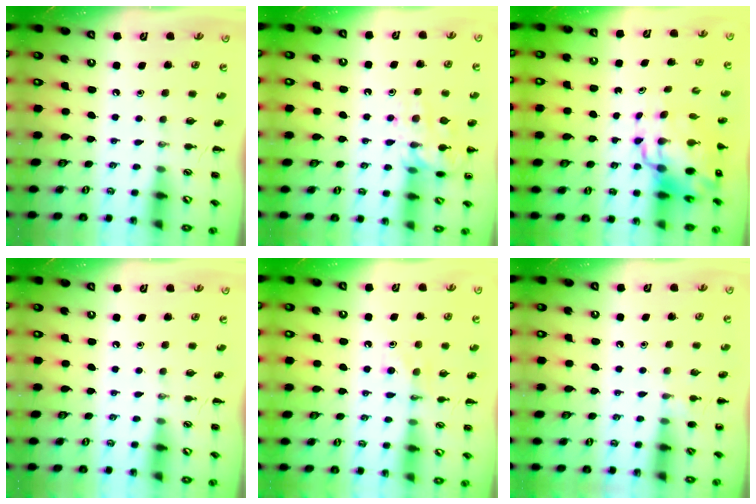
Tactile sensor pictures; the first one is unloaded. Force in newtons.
{"total": 14.5, "press": 14.5, "slide": 1.0}
{"total": 12.7, "press": 12.3, "slide": 3.5}
{"total": 0.0}
{"total": 5.1, "press": 4.9, "slide": 1.4}
{"total": 5.0, "press": 4.7, "slide": 1.6}